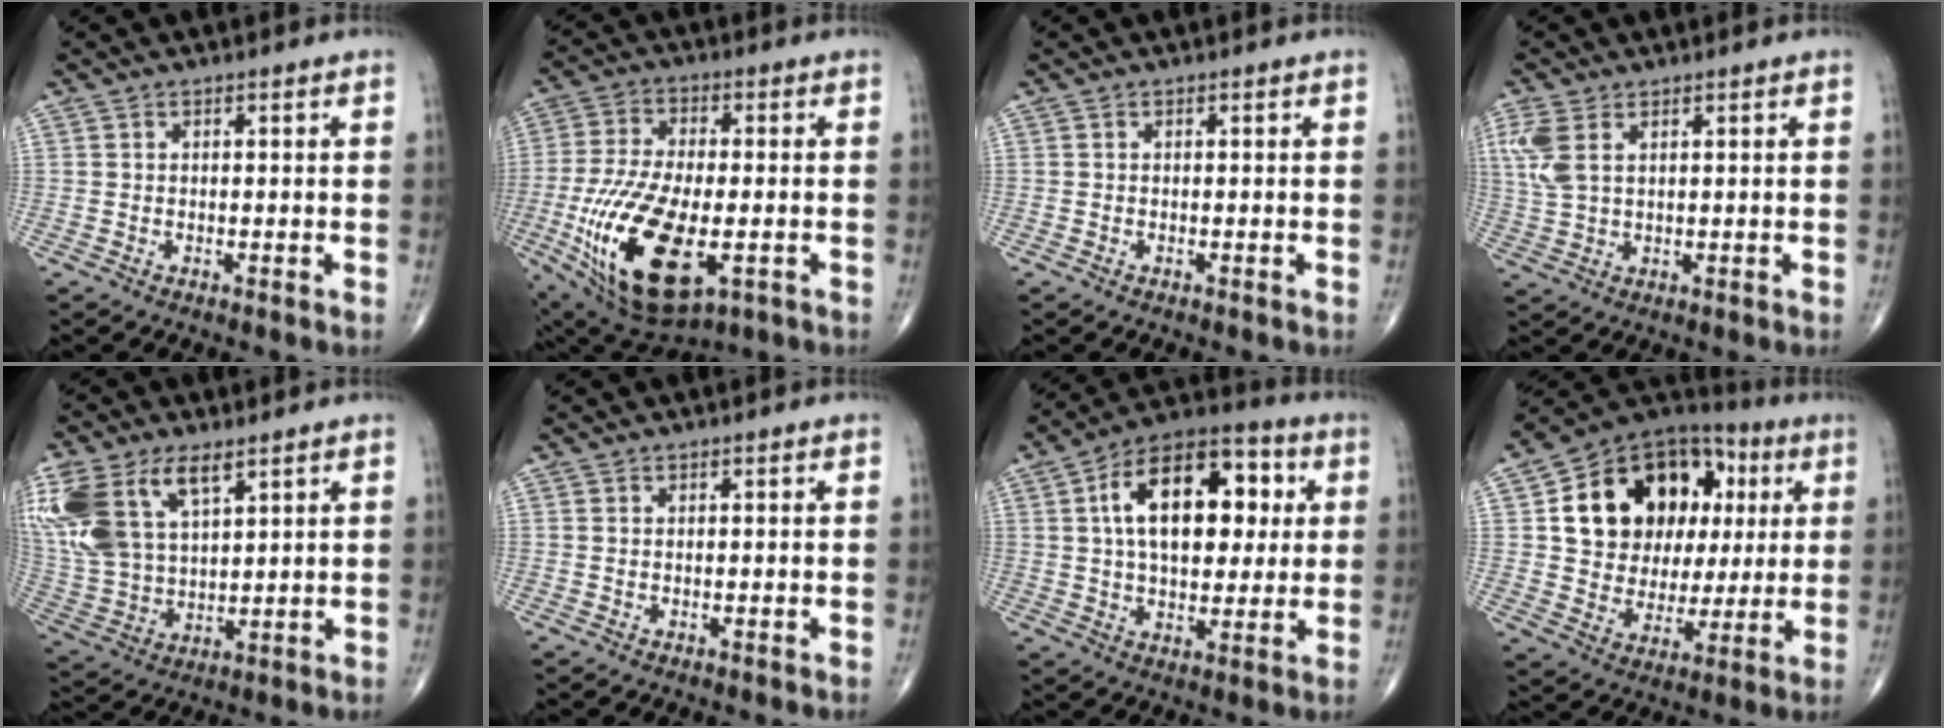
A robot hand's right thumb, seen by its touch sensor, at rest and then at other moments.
{"total": 21.6, "force": [-5.8, 10.1, 18.2], "torque": [-0.380, -0.013, -0.086]}
{"total": 0.0}
{"total": 6.1, "force": [2.3, 3.2, 4.7], "torque": [-0.127, 0.006, 0.057]}
{"total": 20.0, "force": [9.4, 10.9, 13.8], "torque": [-0.315, -0.005, 0.189]}
{"total": 0.0}
{"total": 20.1, "force": [4.4, 11.5, 16.0], "torque": [-0.219, 0.017, 0.064]}
{"total": 22.3, "force": [5.4, 16.6, 13.8], "torque": [-0.174, 0.023, 0.095]}